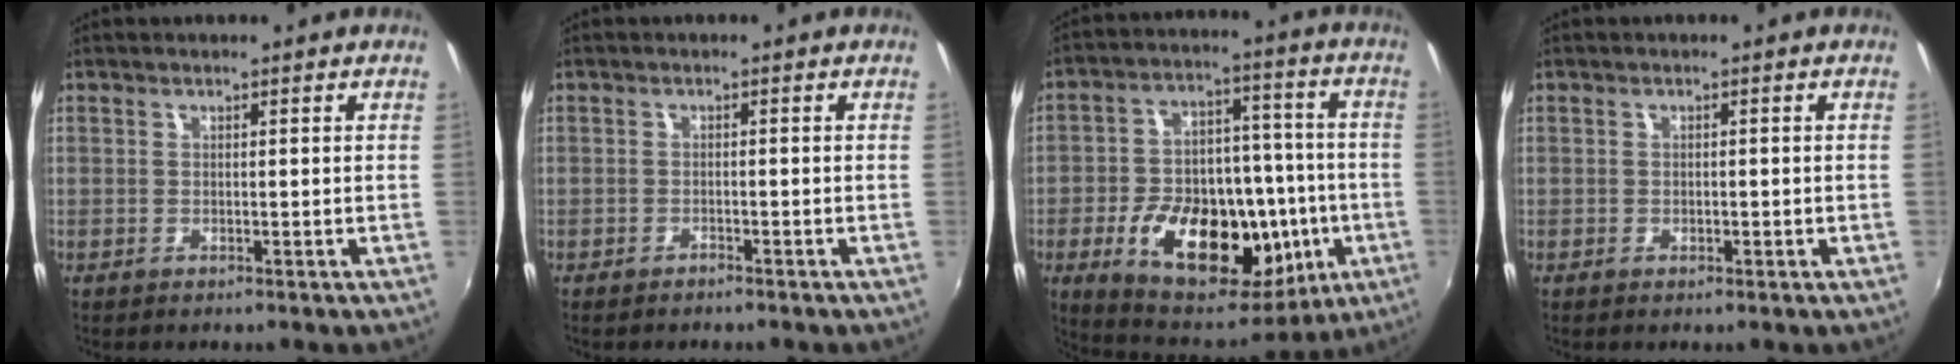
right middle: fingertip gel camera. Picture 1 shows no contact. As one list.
[{"total": 1.4, "force": [-1.2, 0.2, 0.7], "torque": [-0.018, 0.000, -0.022]}, {"total": 26.4, "force": [-7.6, 15.0, 20.4], "torque": [-0.362, 0.007, -0.089]}, {"total": 1.2, "force": [-0.5, 0.8, 0.8], "torque": [-0.011, -0.001, -0.008]}]